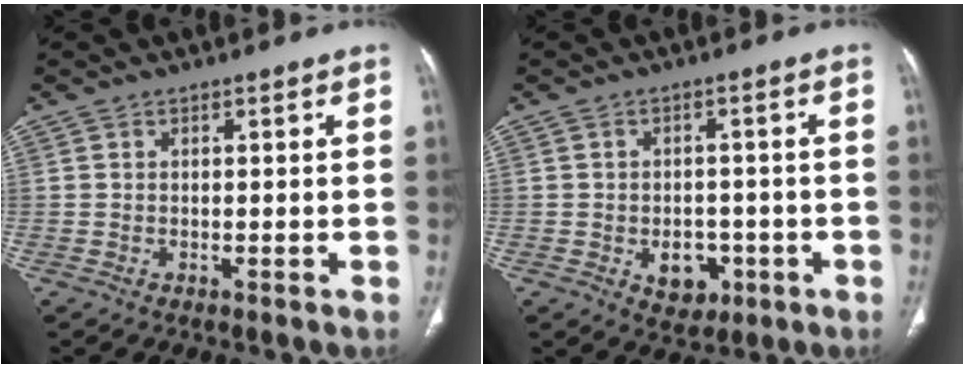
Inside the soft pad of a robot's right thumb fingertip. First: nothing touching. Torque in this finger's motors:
{"motor_torque": [1.02, 0.34, 0.46, -0.29, -0.01]}